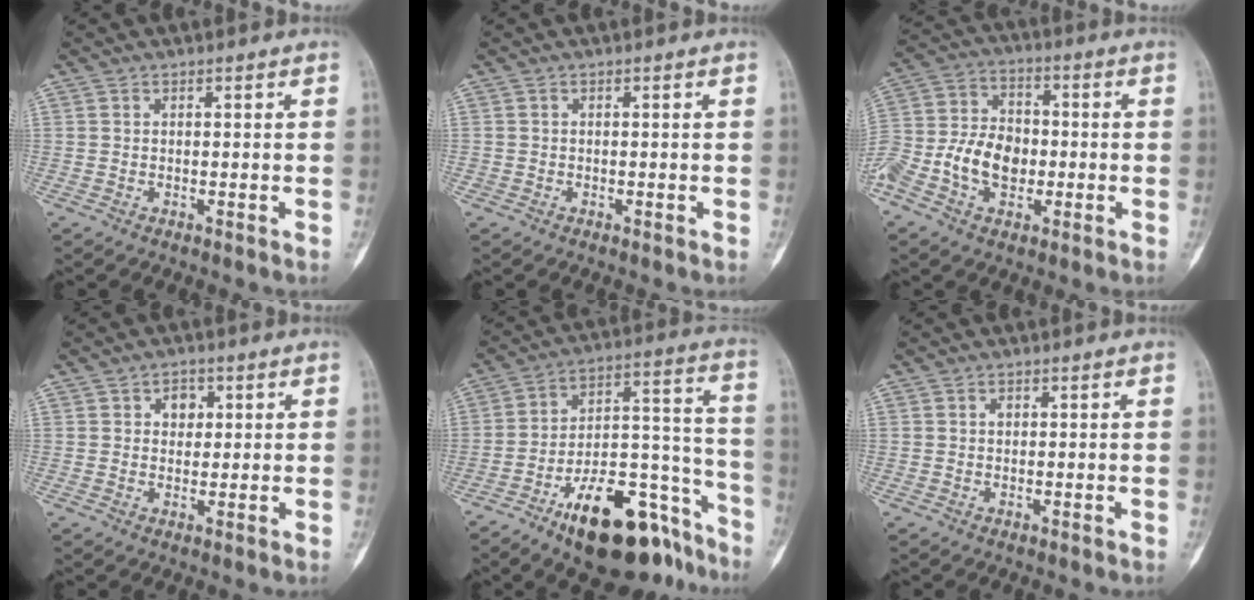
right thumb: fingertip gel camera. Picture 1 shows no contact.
{"total": 0.5, "force": [-0.3, 0.4, -0.1], "torque": [0.006, 0.006, -0.008]}
{"total": 14.3, "force": [-4.1, 10.0, 9.4], "torque": [-0.174, 0.031, -0.080]}
{"total": 3.7, "force": [1.1, 3.0, 1.9], "torque": [0.000, 0.000, 0.013]}
{"total": 23.8, "force": [-14.9, 10.2, 15.5], "torque": [-0.159, 0.109, -0.229]}
{"total": 0.9, "force": [0.1, 0.8, 0.4], "torque": [0.001, 0.003, 0.000]}